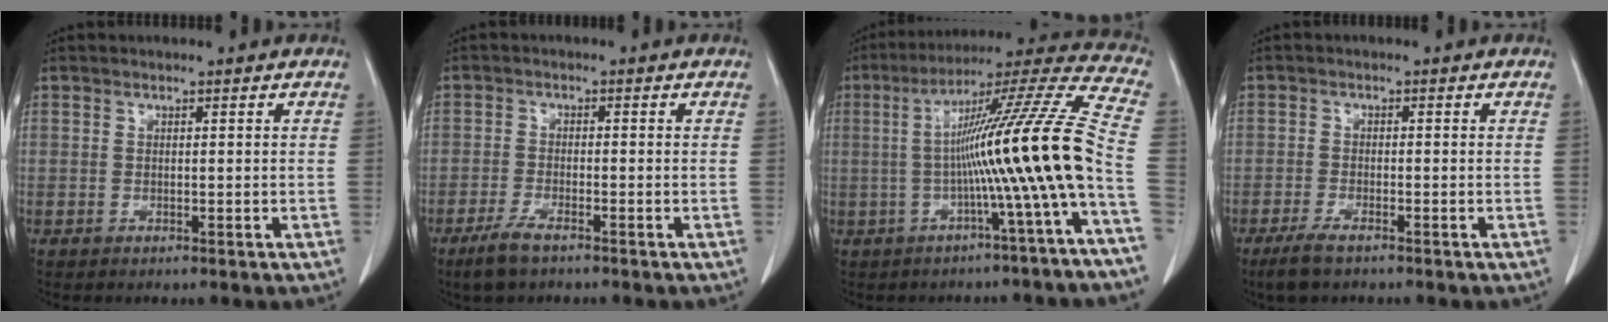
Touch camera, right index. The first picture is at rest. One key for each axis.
{"total": 4.0, "fx": -2.9, "fy": 0.8, "fz": 2.6, "tx": -0.061, "ty": -0.007, "tz": -0.055}
{"total": 17.4, "fx": -2.6, "fy": -2.7, "fz": 17.0, "tx": -0.250, "ty": 0.014, "tz": -0.053}
{"total": 3.7, "fx": -2.8, "fy": 0.8, "fz": 2.3, "tx": -0.052, "ty": -0.007, "tz": -0.050}